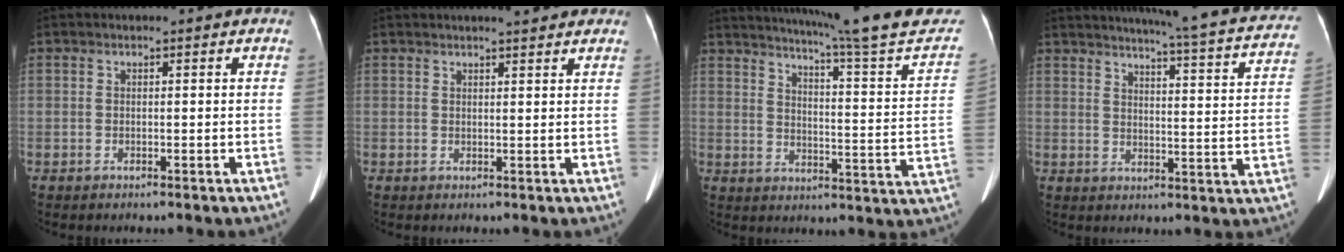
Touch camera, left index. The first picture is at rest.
{"total": 5.1, "force": [4.4, 0.6, 2.6], "torque": [-0.029, 0.014, 0.050]}
{"total": 25.0, "force": [22.4, -0.1, 11.1], "torque": [-0.159, -0.074, 0.271]}
{"total": 23.3, "force": [20.9, 1.4, 10.2], "torque": [-0.136, -0.058, 0.236]}